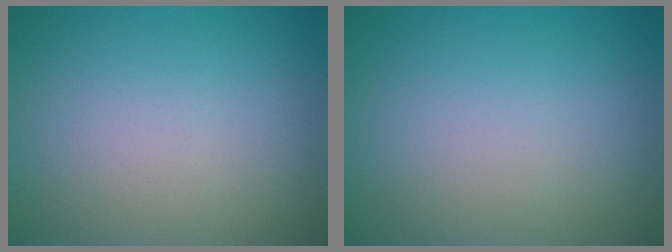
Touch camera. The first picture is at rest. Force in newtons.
{"total": 0.0}